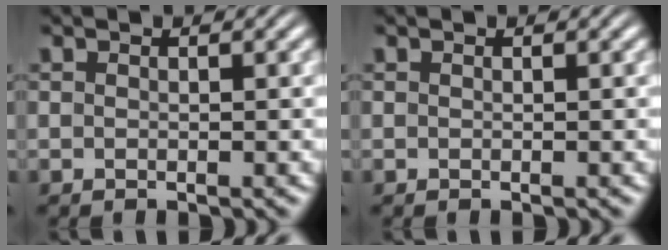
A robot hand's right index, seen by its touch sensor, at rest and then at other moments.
{"total": 0.0}